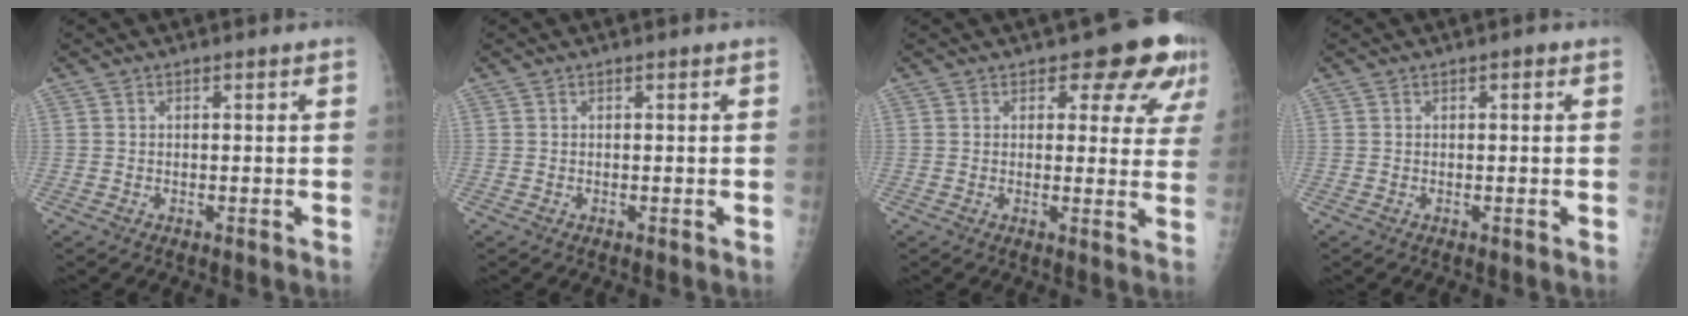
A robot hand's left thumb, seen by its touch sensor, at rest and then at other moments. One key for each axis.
{"total": 0.0}
{"total": 9.9, "fx": 6.7, "fy": 4.6, "fz": 5.6, "tx": -0.020, "ty": -0.033, "tz": 0.064}
{"total": 0.7, "fx": 0.2, "fy": 0.4, "fz": 0.5, "tx": 0.001, "ty": 0.002, "tz": 0.001}